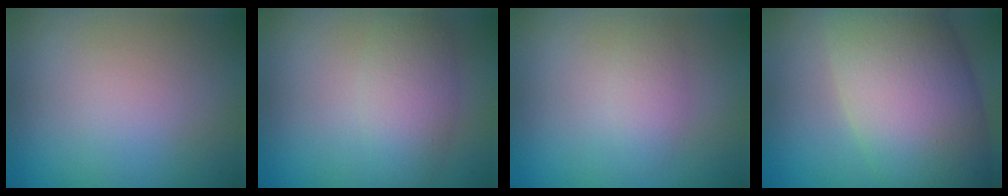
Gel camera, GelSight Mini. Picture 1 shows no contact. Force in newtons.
{"total": 3.5, "press": 3.5, "slide": 0.1}
{"total": 1.5, "press": 1.5, "slide": 0.0}
{"total": 13.4, "press": 13.4, "slide": 0.4}